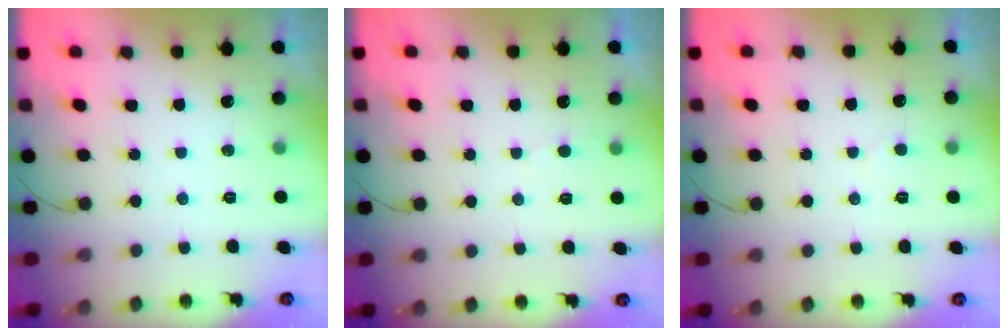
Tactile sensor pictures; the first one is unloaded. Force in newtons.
{"total": 2.0, "press": 2.0, "slide": 0.1}
{"total": 3.0, "press": 3.0, "slide": 0.4}